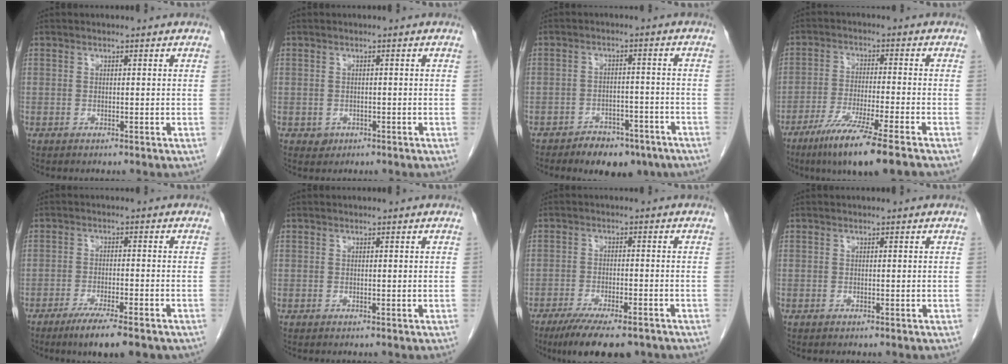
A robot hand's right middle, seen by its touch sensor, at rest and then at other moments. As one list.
[{"total": 1.2, "force": [-0.5, 1.1, 0.3], "torque": [-0.002, 0.003, -0.003]}, {"total": 8.3, "force": [-6.2, 4.0, 3.8], "torque": [-0.048, 0.006, -0.087]}, {"total": 10.8, "force": [-7.5, -0.9, 7.7], "torque": [-0.137, -0.036, -0.129]}, {"total": 8.6, "force": [-6.3, 1.2, 5.8], "torque": [-0.084, -0.016, -0.090]}, {"total": 0.0}, {"total": 11.4, "force": [-8.6, 2.9, 6.9], "torque": [-0.103, -0.016, -0.131]}, {"total": 0.0}]